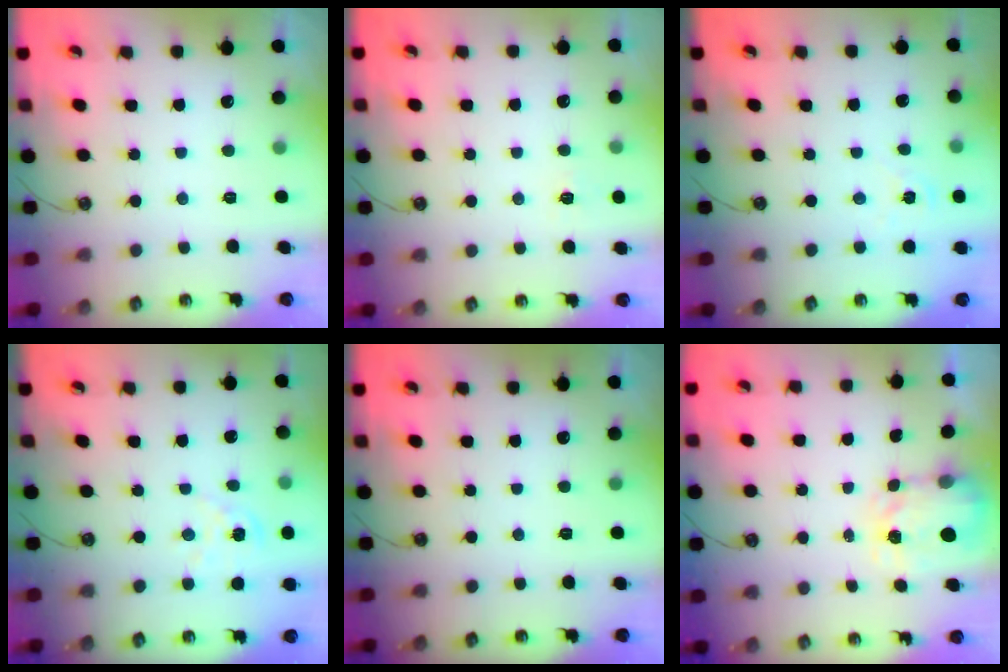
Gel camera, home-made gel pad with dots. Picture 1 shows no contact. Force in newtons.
{"total": 5.3, "press": 5.2, "slide": 0.5}
{"total": 1.3, "press": 1.3, "slide": 0.2}
{"total": 2.3, "press": 2.3, "slide": 0.3}
{"total": 0.0}
{"total": 3.7, "press": 3.7, "slide": 0.5}